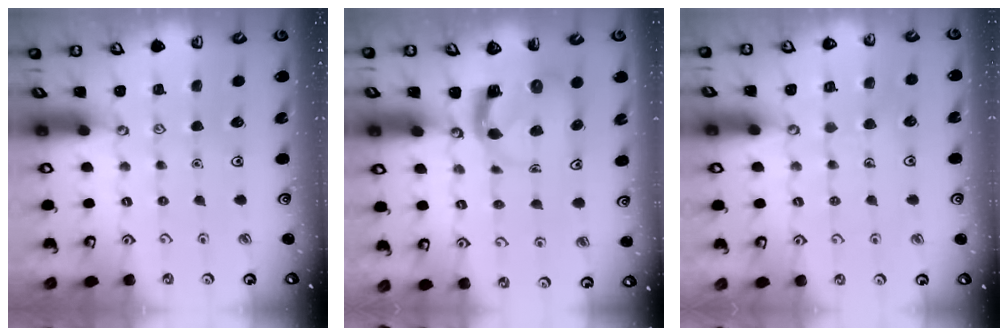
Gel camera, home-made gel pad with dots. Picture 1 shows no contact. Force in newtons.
{"total": 4.0, "press": 4.0, "slide": 0.2}
{"total": 5.1, "press": 5.1, "slide": 0.4}